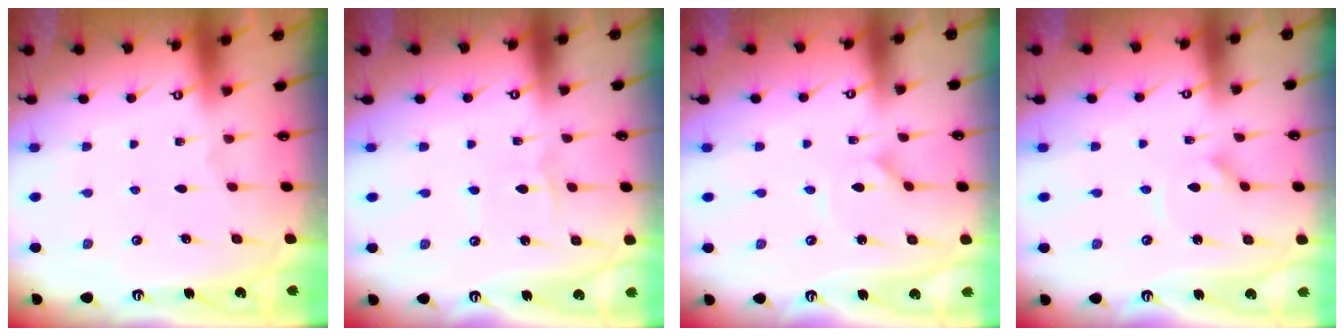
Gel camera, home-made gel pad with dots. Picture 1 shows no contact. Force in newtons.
{"total": 2.1, "press": 2.1, "slide": 0.2}
{"total": 0.9, "press": 0.9, "slide": 0.0}
{"total": 3.0, "press": 3.0, "slide": 0.2}